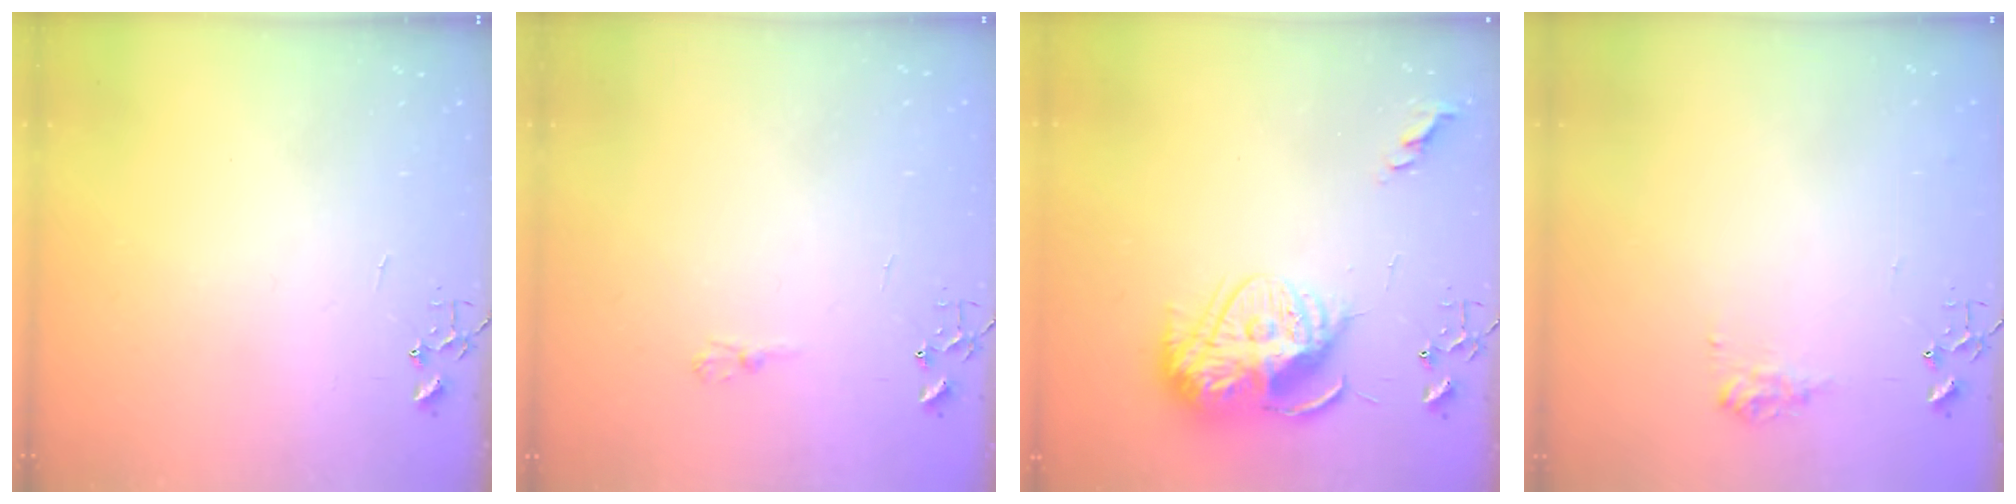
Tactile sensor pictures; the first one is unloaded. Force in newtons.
{"total": 4.8, "press": 4.8, "slide": 0.5}
{"total": 15.6, "press": 15.6, "slide": 1.2}
{"total": 8.0, "press": 8.0, "slide": 0.4}